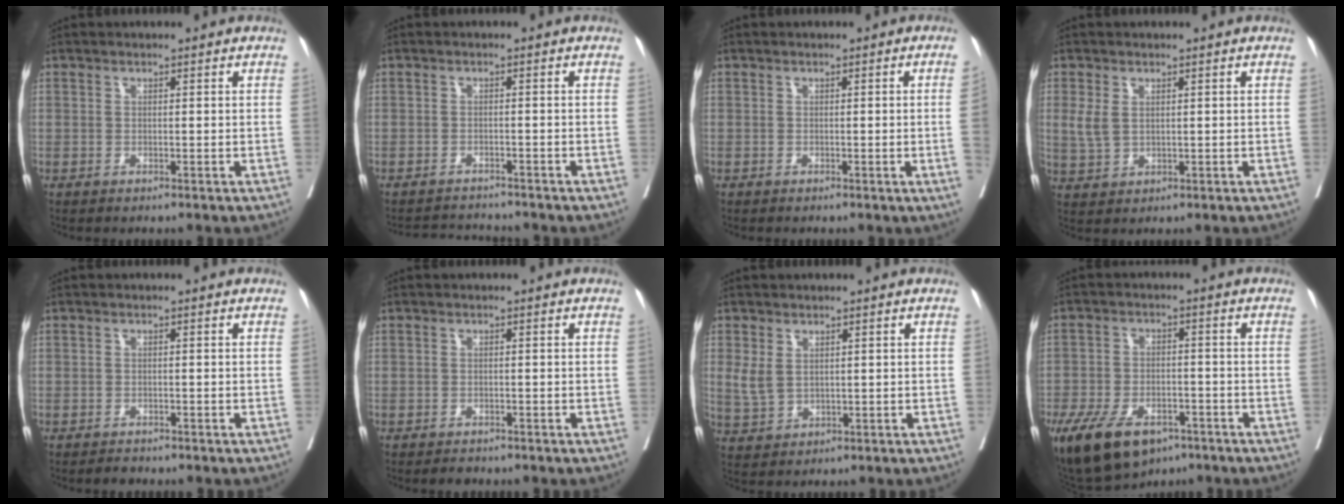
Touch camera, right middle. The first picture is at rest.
{"total": 3.8, "force": [-3.8, -0.6, -0.3], "torque": [0.008, -0.008, -0.062]}
{"total": 2.9, "force": [-0.3, -1.2, 2.6], "torque": [-0.038, -0.006, 0.000]}
{"total": 3.2, "force": [0.8, 1.9, 2.4], "torque": [-0.060, 0.002, 0.024]}
{"total": 1.2, "force": [-1.1, 0.4, 0.2], "torque": [-0.003, -0.001, -0.014]}
{"total": 1.3, "force": [-1.2, 0.5, 0.3], "torque": [-0.004, 0.000, -0.014]}
{"total": 3.2, "force": [1.0, 2.0, 2.3], "torque": [-0.058, 0.002, 0.030]}
{"total": 13.4, "force": [-8.5, 6.9, 7.7], "torque": [-0.156, -0.006, -0.138]}